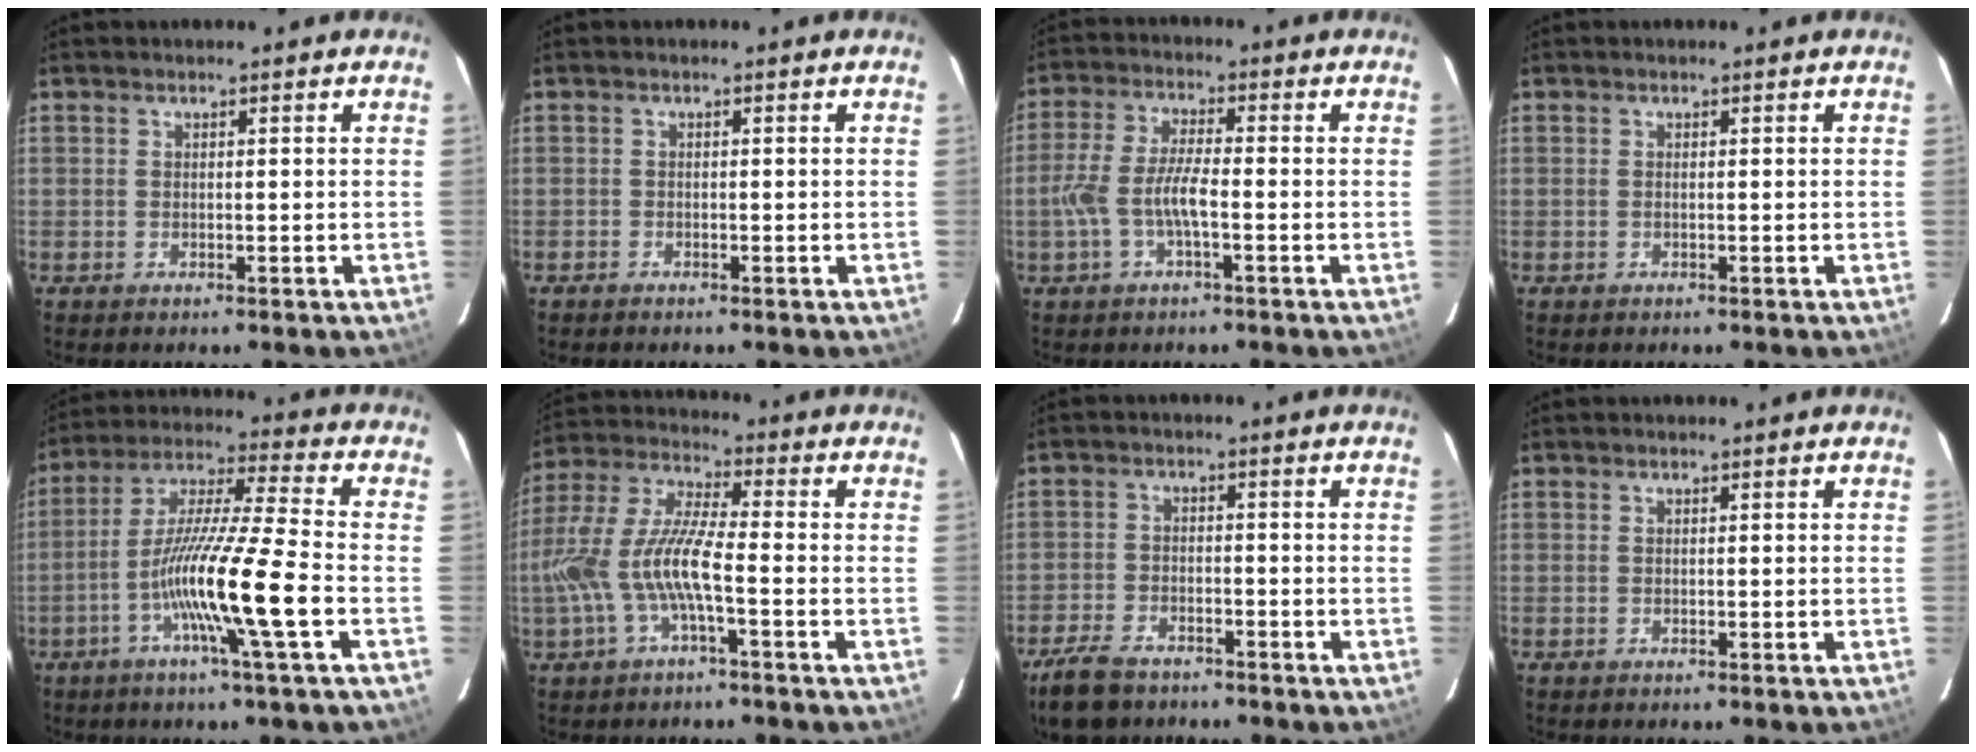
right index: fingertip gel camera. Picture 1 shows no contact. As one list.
[{"total": 0.7, "force": [-0.6, 0.3, -0.2], "torque": [-0.002, 0.000, -0.011]}, {"total": 7.0, "force": [-2.1, 1.5, 6.5], "torque": [-0.139, 0.006, -0.037]}, {"total": 0.0}, {"total": 14.8, "force": [-5.3, -1.0, 13.7], "torque": [-0.262, -0.002, -0.107]}, {"total": 12.5, "force": [-3.7, 2.3, 11.7], "torque": [-0.248, 0.000, -0.069]}, {"total": 8.7, "force": [-6.7, 4.3, 3.5], "torque": [-0.104, -0.006, -0.119]}, {"total": 0.0}]